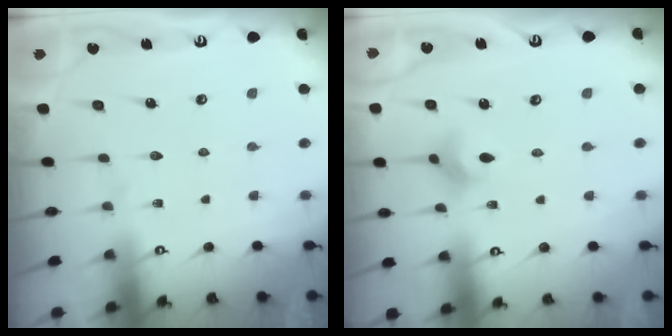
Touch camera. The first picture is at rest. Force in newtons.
{"total": 4.6, "press": 4.5, "slide": 0.8}